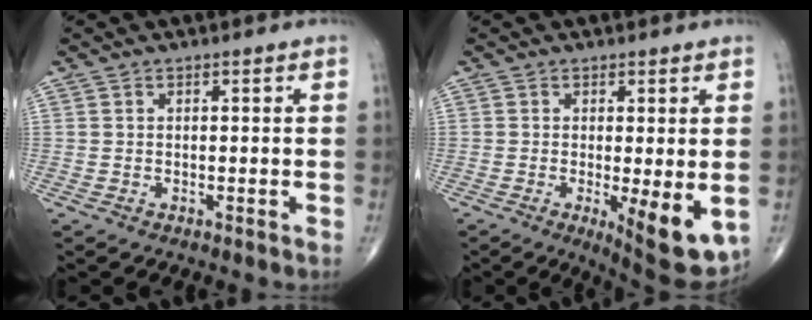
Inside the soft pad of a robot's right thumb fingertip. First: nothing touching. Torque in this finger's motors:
{"motor_torque": [1.14, 1.35, 0.61, -0.63, 0.23]}